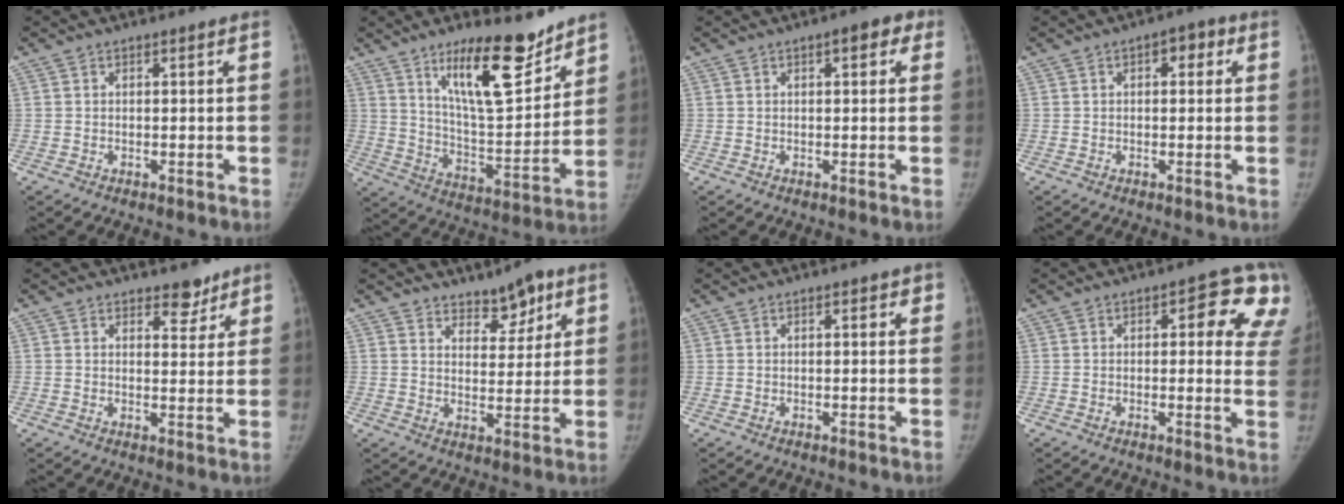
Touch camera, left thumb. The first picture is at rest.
{"total": 17.6, "force": [12.0, 5.3, 11.8], "torque": [-0.149, -0.090, 0.206]}
{"total": 4.1, "force": [1.7, 1.9, 3.3], "torque": [-0.024, 0.004, 0.013]}
{"total": 3.9, "force": [1.3, 2.2, 3.0], "torque": [-0.021, 0.008, 0.010]}
{"total": 4.3, "force": [3.3, 2.3, 1.5], "torque": [0.009, -0.022, 0.046]}
{"total": 6.1, "force": [4.4, 3.0, 3.0], "torque": [-0.014, -0.033, 0.071]}
{"total": 1.3, "force": [0.6, 0.7, 0.9], "torque": [-0.001, 0.000, 0.004]}
{"total": 11.9, "force": [4.8, 5.5, 9.4], "torque": [-0.053, -0.014, 0.038]}